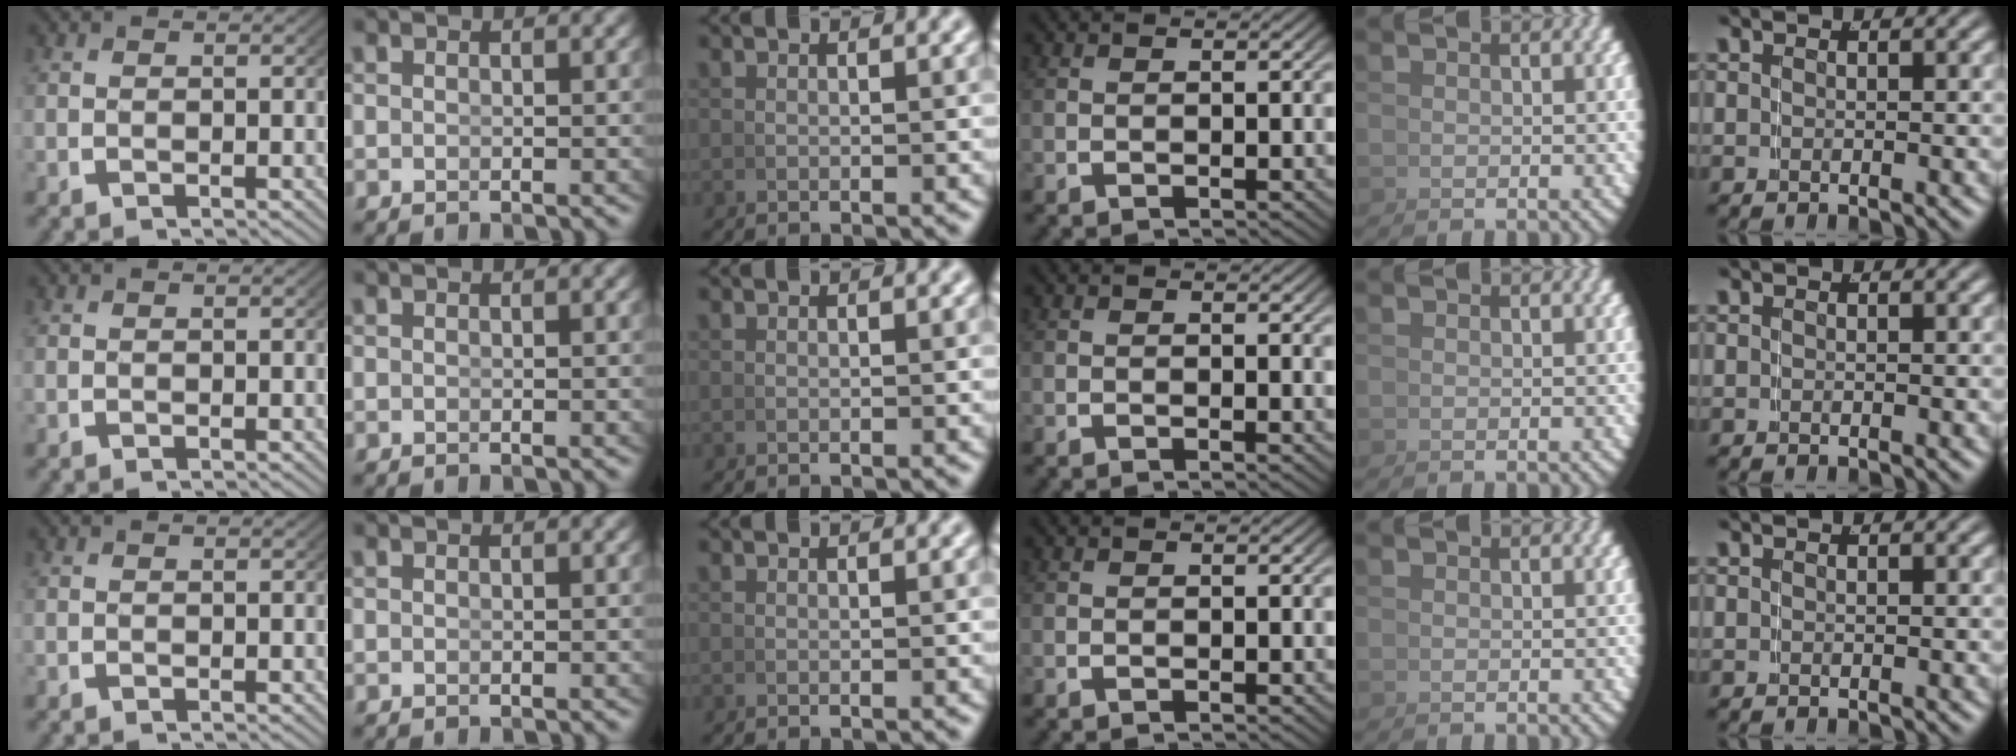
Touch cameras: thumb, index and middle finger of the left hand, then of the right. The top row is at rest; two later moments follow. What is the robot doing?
{"motion": "lift_and_place", "object": "dispenser bottle"}